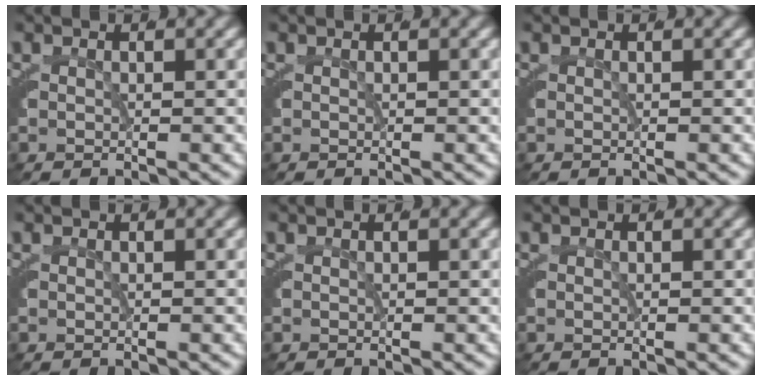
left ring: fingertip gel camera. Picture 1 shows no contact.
{"total": 0.0}
{"total": 0.0}
{"total": 0.0}
{"total": 0.0}
{"total": 0.0}